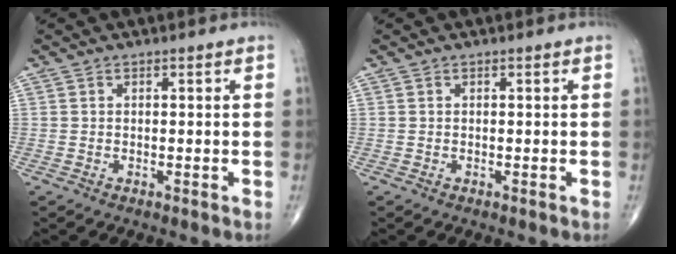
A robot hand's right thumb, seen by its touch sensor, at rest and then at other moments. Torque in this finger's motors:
{"motor_torque": [0.00, 0.00, 0.00, 0.00, 0.00]}